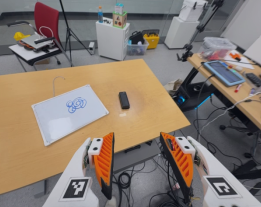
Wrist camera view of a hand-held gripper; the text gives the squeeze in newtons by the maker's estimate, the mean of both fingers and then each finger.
{"total": 0.0}